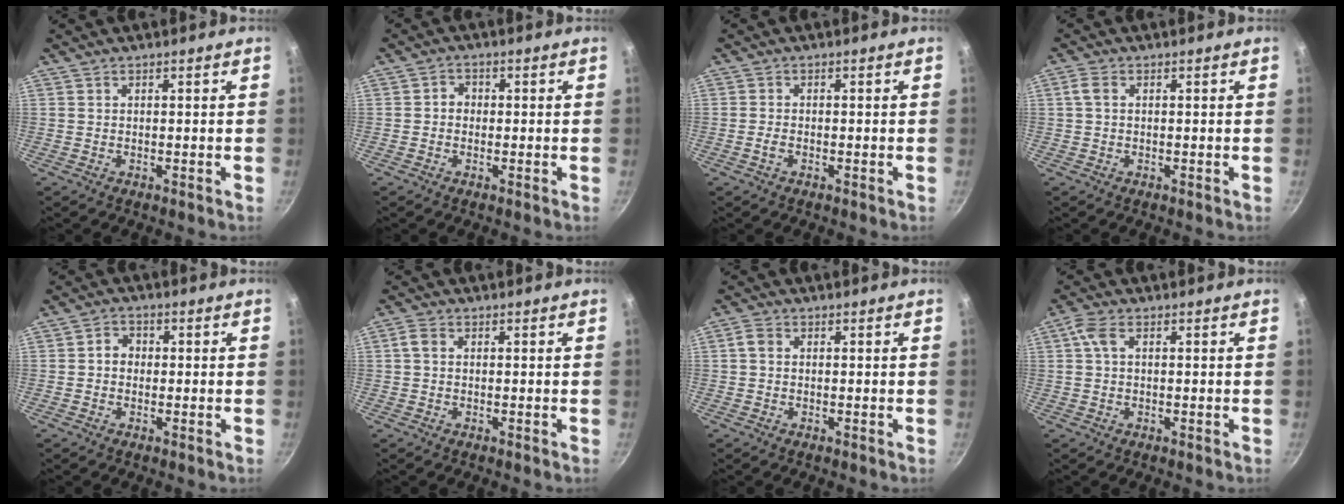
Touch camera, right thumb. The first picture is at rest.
{"total": 2.2, "force": [-0.2, 1.9, 1.0], "torque": [-0.007, 0.008, -0.007]}
{"total": 1.3, "force": [-0.6, 0.8, 0.8], "torque": [-0.024, 0.007, -0.012]}
{"total": 2.2, "force": [0.4, 1.4, 1.6], "torque": [-0.037, 0.006, 0.007]}
{"total": 3.0, "force": [-0.1, 2.6, 1.5], "torque": [-0.011, 0.009, -0.006]}
{"total": 2.2, "force": [0.3, 1.7, 1.5], "torque": [-0.031, 0.008, 0.002]}
{"total": 2.1, "force": [0.2, 1.7, 1.3], "torque": [-0.026, 0.008, 0.001]}
{"total": 3.2, "force": [0.7, 1.8, 2.6], "torque": [-0.060, 0.013, 0.012]}